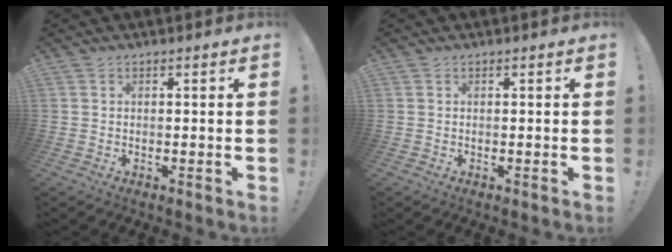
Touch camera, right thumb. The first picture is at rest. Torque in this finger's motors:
{"motor_torque": [-0.03, 0.03, -0.10, 0.08, 0.00]}